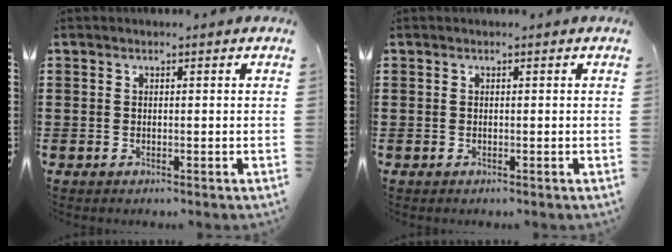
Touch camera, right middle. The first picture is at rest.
{"total": 0.0}